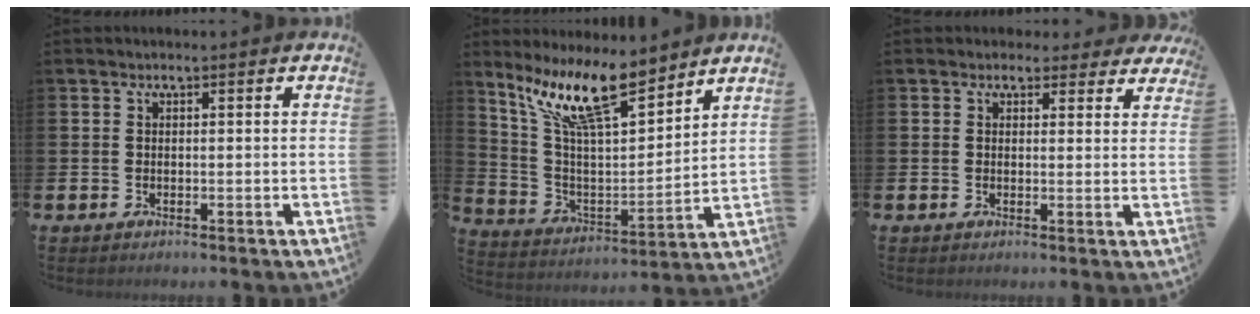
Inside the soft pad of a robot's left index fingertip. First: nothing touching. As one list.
[{"total": 12.9, "force": [9.8, 3.4, 7.7], "torque": [-0.170, -0.046, 0.173]}, {"total": 2.2, "force": [1.8, 1.3, 0.1], "torque": [0.006, -0.007, 0.027]}]